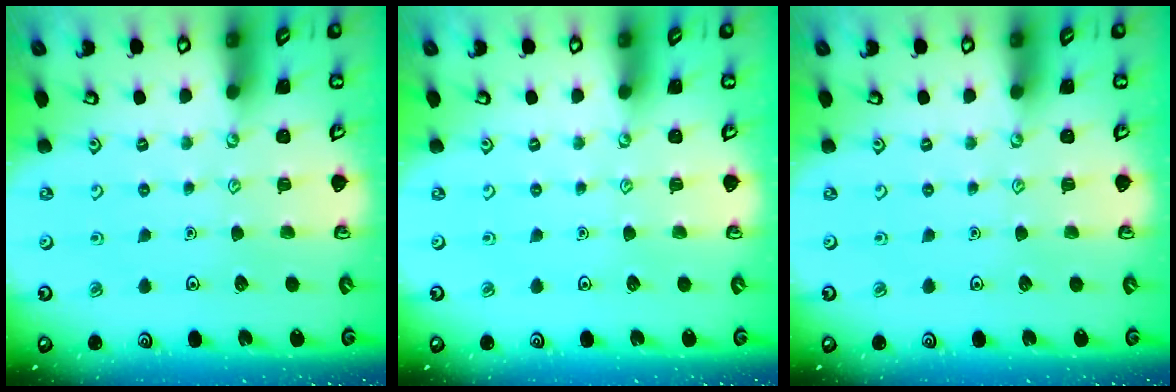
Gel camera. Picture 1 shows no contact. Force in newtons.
{"total": 0.0}
{"total": 0.0}